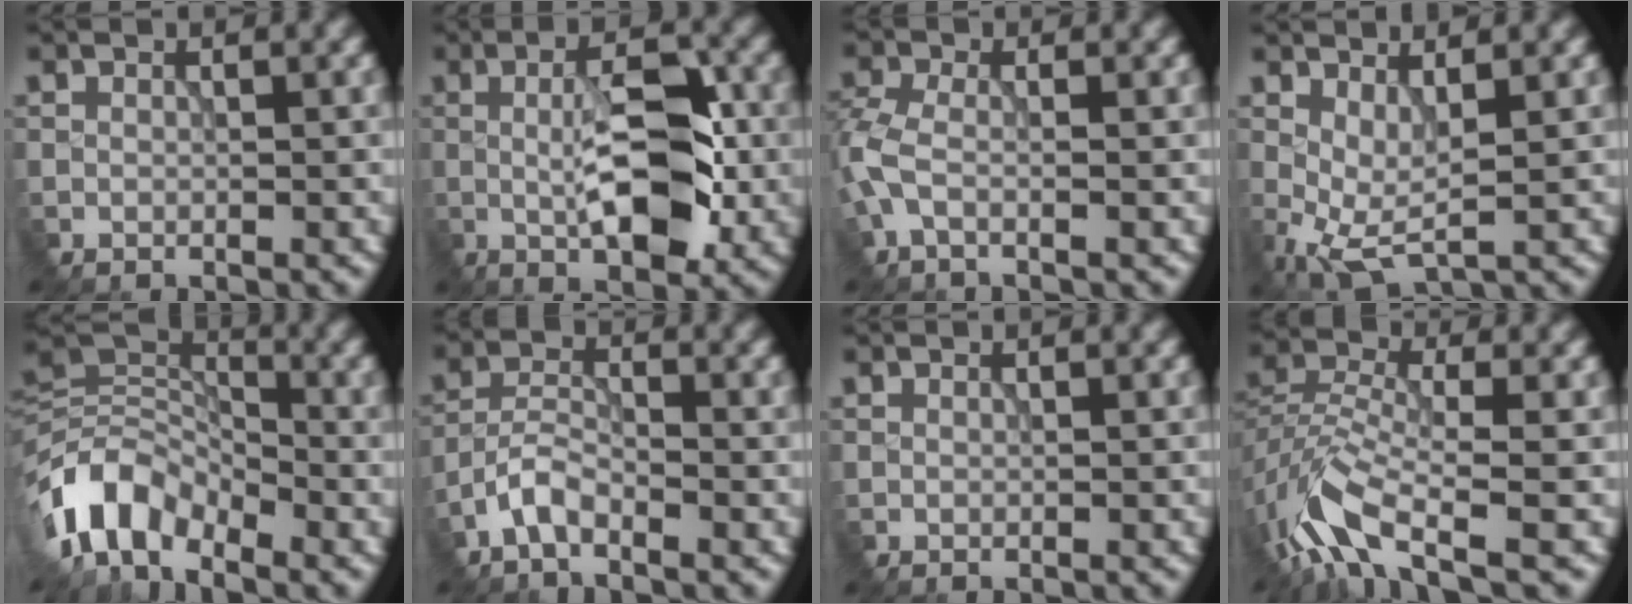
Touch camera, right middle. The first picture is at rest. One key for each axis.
{"total": 7.4, "fx": -0.7, "fy": 2.6, "fz": 6.9, "tx": -0.117, "ty": 0.001, "tz": -0.014}
{"total": 3.1, "fx": -0.9, "fy": 1.2, "fz": 2.7, "tx": -0.078, "ty": -0.001, "tz": -0.031}
{"total": 4.2, "fx": 0.4, "fy": 1.7, "fz": 3.8, "tx": -0.086, "ty": -0.010, "tz": 0.010}
{"total": 7.0, "fx": -4.3, "fy": 3.7, "fz": 4.1, "tx": -0.073, "ty": 0.004, "tz": -0.095}
{"total": 2.8, "fx": -2.1, "fy": 0.9, "fz": 1.7, "tx": -0.037, "ty": 0.008, "tz": -0.049}
{"total": 0.0}
{"total": 6.3, "fx": -3.7, "fy": 2.5, "fz": 4.5, "tx": -0.088, "ty": -0.002, "tz": -0.087}